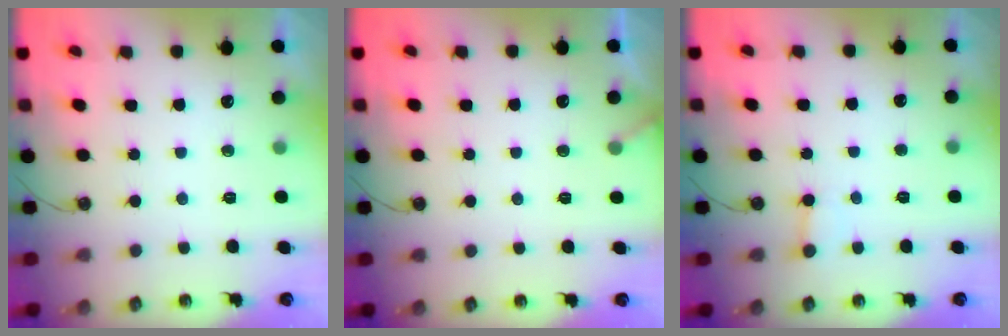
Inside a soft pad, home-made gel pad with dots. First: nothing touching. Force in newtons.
{"total": 2.5, "press": 2.5, "slide": 0.2}
{"total": 2.4, "press": 2.4, "slide": 0.1}